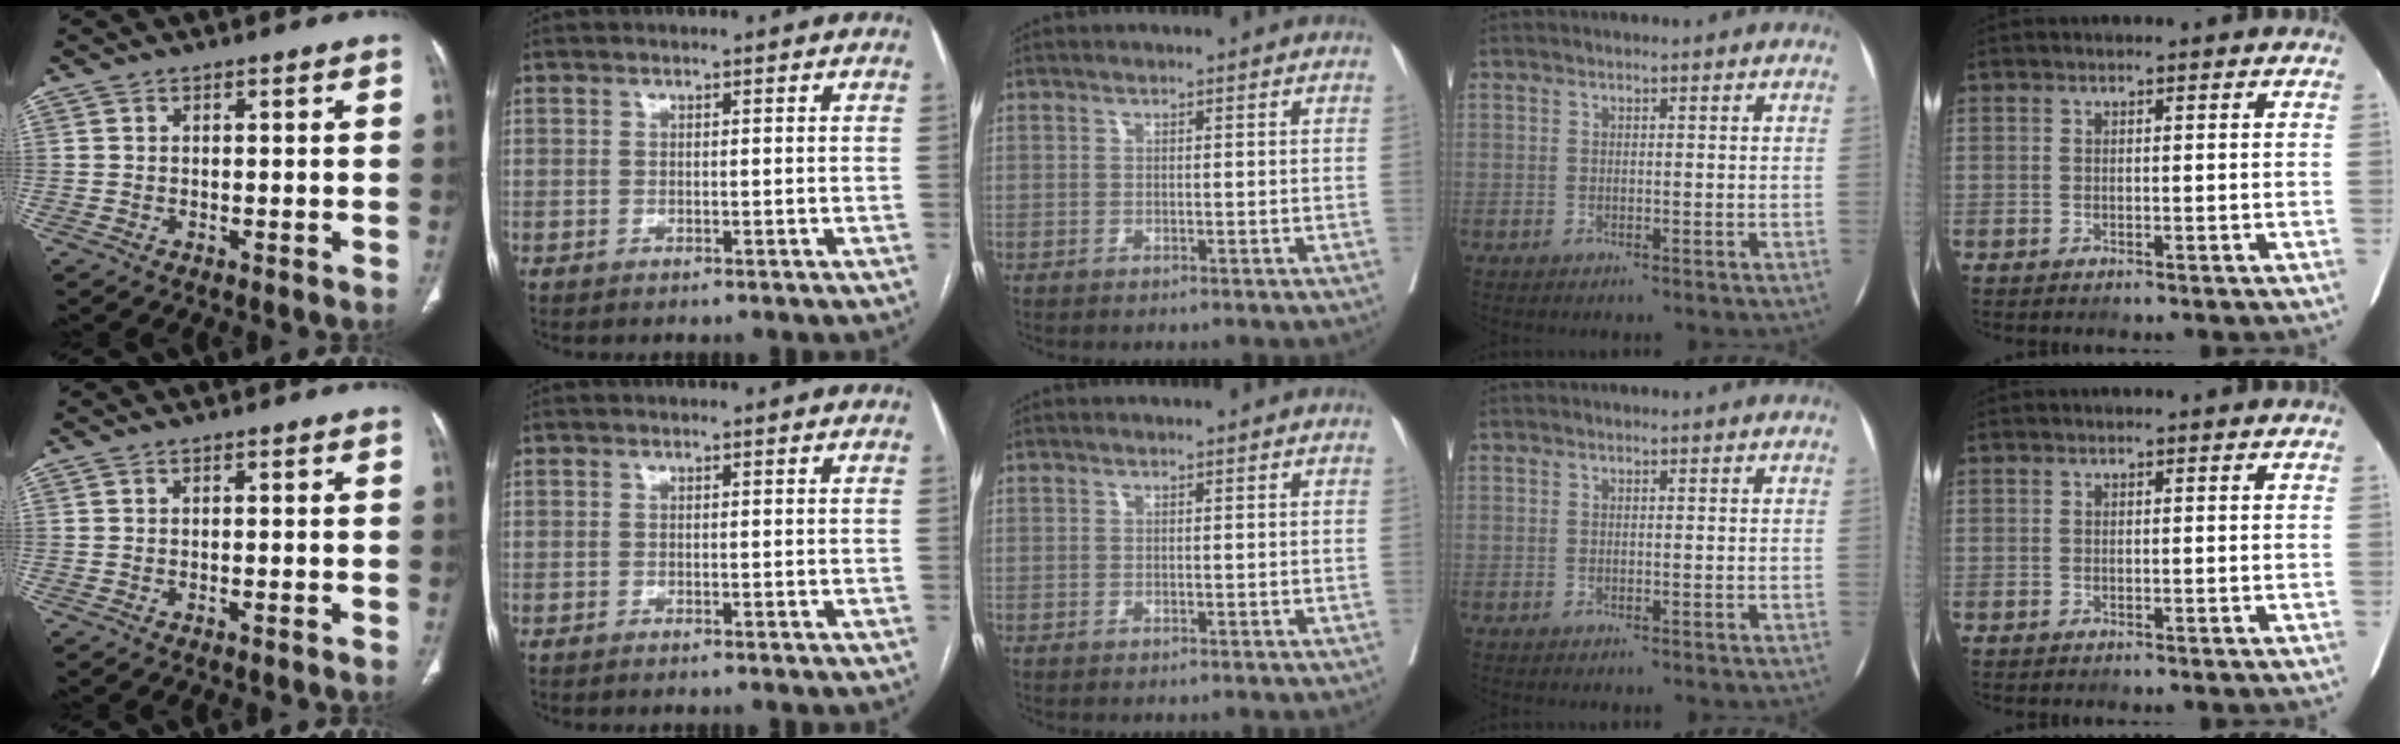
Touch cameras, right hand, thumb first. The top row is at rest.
{"thumb": {"total": 0.6, "force": [-0.5, 0.0, 0.3], "torque": [-0.012, 0.003, -0.004]}, "index": {"total": 1.1, "force": [-1.0, -0.1, 0.5], "torque": [-0.006, -0.001, -0.012]}}